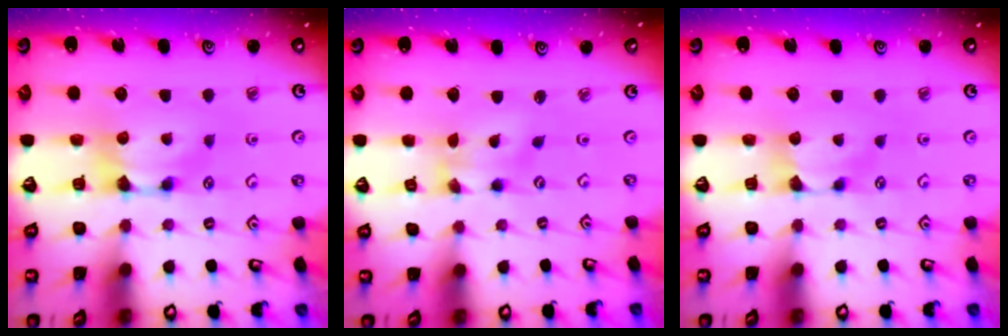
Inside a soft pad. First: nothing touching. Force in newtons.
{"total": 1.1, "press": 0.3, "slide": 1.1}
{"total": 1.1, "press": 1.0, "slide": 0.2}